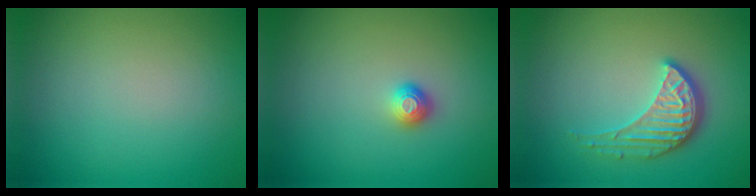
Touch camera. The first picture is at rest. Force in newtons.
{"total": 1.1, "press": 1.0, "slide": 0.4}
{"total": 3.8, "press": 3.1, "slide": 2.2}